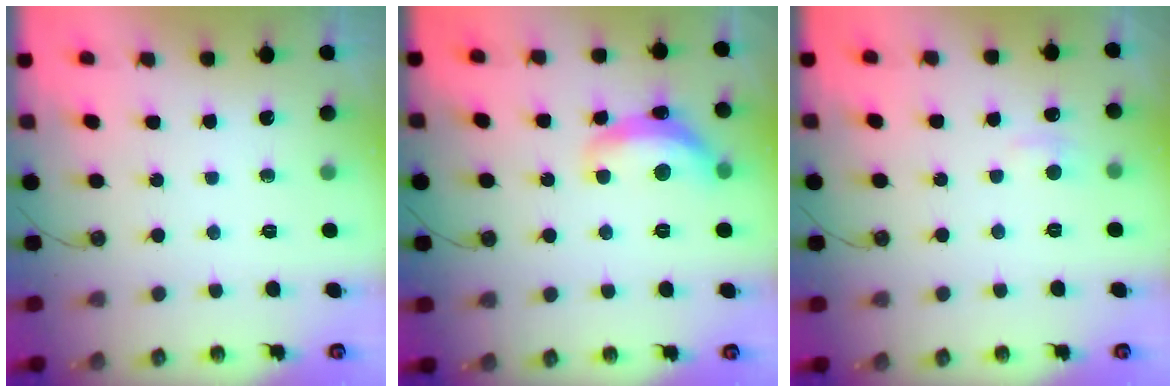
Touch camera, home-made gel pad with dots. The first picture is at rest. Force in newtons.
{"total": 7.2, "press": 7.2, "slide": 0.7}
{"total": 2.4, "press": 2.3, "slide": 0.2}